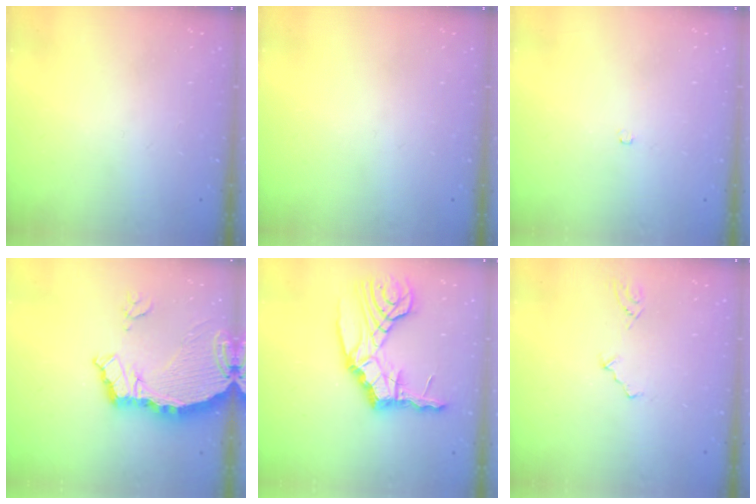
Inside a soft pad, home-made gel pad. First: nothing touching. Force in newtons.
{"total": 0.0}
{"total": 2.1, "press": 2.1, "slide": 0.4}
{"total": 7.5, "press": 7.5, "slide": 0.7}
{"total": 13.9, "press": 13.8, "slide": 1.7}
{"total": 2.5, "press": 2.2, "slide": 1.2}